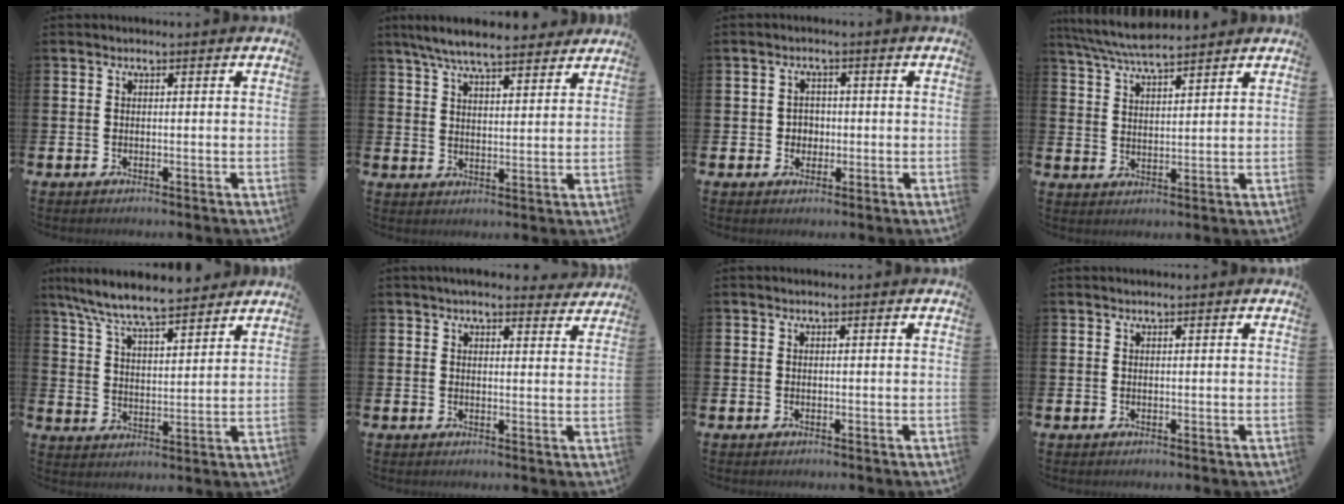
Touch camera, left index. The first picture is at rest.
{"total": 7.2, "force": [6.7, 1.1, 2.4], "torque": [-0.062, -0.028, 0.120]}
{"total": 2.1, "force": [0.0, 2.1, 0.5], "torque": [-0.006, 0.005, -0.007]}
{"total": 6.1, "force": [5.8, 0.4, 1.9], "torque": [-0.058, -0.024, 0.105]}
{"total": 8.2, "force": [7.7, 0.8, 2.7], "torque": [-0.082, -0.040, 0.139]}
{"total": 4.0, "force": [3.8, 0.9, 1.0], "torque": [-0.014, -0.017, 0.067]}
{"total": 0.0}
{"total": 0.0}